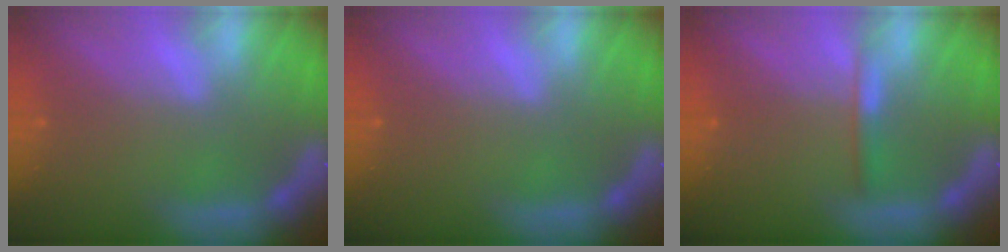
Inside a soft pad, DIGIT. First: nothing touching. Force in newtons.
{"total": 0.0}
{"total": 1.4}